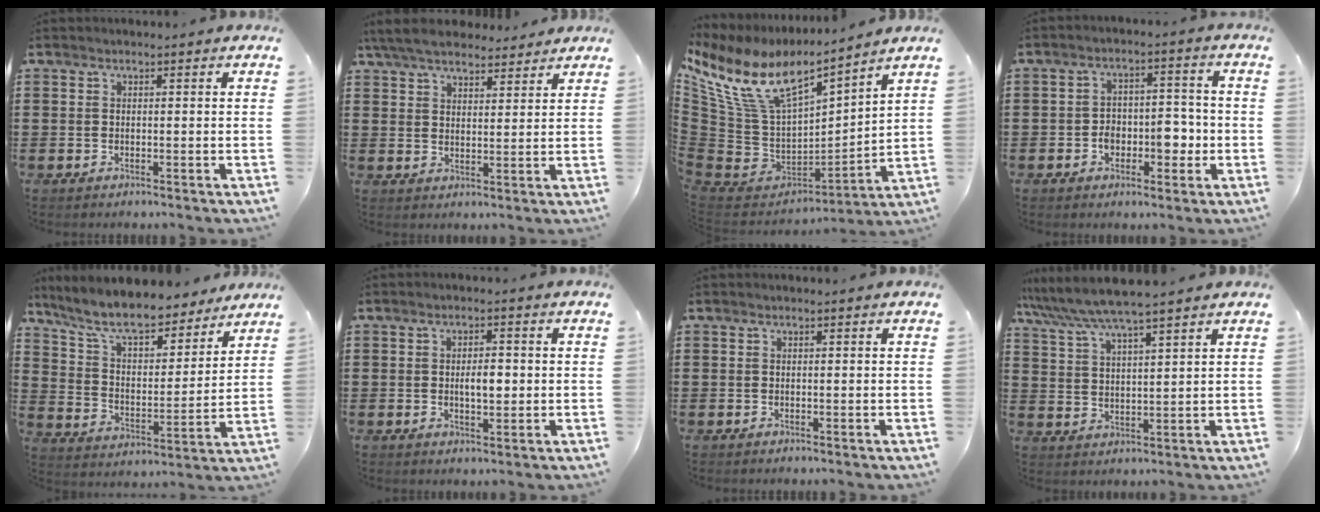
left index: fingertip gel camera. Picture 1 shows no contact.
{"total": 6.2, "force": [5.6, 1.6, 2.2], "torque": [-0.061, -0.008, 0.105]}
{"total": 12.2, "force": [6.8, 6.0, 8.2], "torque": [-0.203, -0.044, 0.118]}
{"total": 5.6, "force": [-1.6, 3.7, 3.8], "torque": [-0.058, 0.005, -0.036]}
{"total": 9.4, "force": [8.4, 1.5, 3.9], "torque": [-0.110, -0.047, 0.147]}
{"total": 3.5, "force": [0.0, 1.4, 3.2], "torque": [-0.052, 0.001, -0.004]}
{"total": 0.0}
{"total": 5.9, "force": [5.3, 0.0, 2.7], "torque": [-0.072, -0.024, 0.091]}